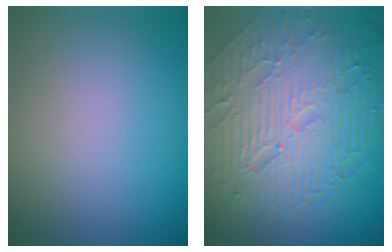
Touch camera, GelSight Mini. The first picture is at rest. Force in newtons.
{"total": 9.7, "press": 6.2, "slide": 7.4}